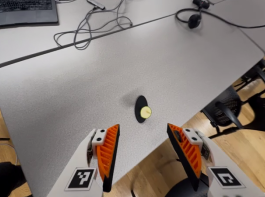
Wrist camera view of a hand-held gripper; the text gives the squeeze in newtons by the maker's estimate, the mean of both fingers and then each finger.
{"total": 0.0}